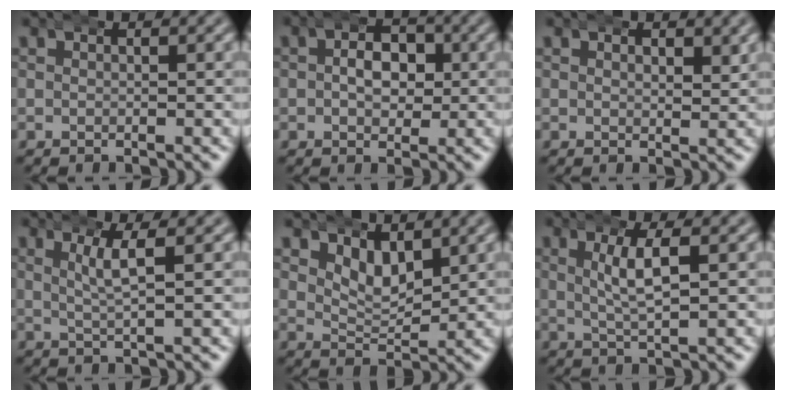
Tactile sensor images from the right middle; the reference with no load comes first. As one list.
[{"total": 3.8, "force": [0.1, 2.5, 2.8], "torque": [-0.029, 0.001, -0.002]}, {"total": 1.2, "force": [0.8, 0.6, 0.7], "torque": [-0.012, -0.006, 0.014]}, {"total": 2.3, "force": [0.9, -0.4, 2.0], "torque": [-0.038, 0.000, 0.020]}, {"total": 3.2, "force": [2.2, 1.4, 1.9], "torque": [-0.033, -0.016, 0.043]}, {"total": 3.0, "force": [0.7, 0.2, 2.9], "torque": [-0.055, 0.001, 0.016]}]